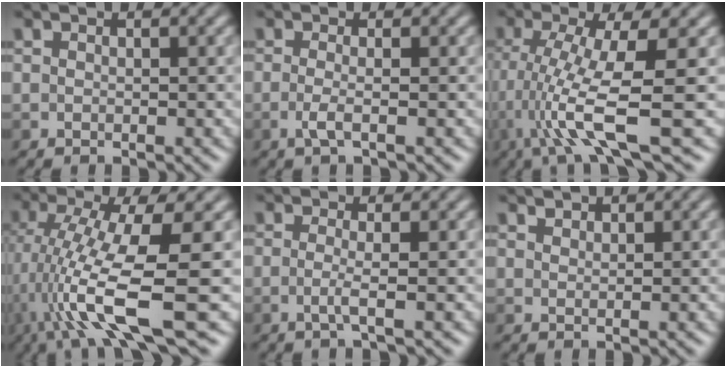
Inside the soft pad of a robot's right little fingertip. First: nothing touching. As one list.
[{"total": 1.4, "force": [-0.7, -0.1, 1.2], "torque": [-0.032, 0.001, -0.014]}, {"total": 7.3, "force": [-2.3, 0.6, 6.9], "torque": [-0.149, -0.003, -0.041]}, {"total": 9.3, "force": [-2.4, 1.5, 8.9], "torque": [-0.182, -0.002, -0.041]}, {"total": 1.3, "force": [-0.5, -0.5, 1.1], "torque": [-0.029, -0.001, -0.007]}, {"total": 0.8, "force": [0.8, 0.1, 0.0], "torque": [-0.004, 0.000, 0.017]}]